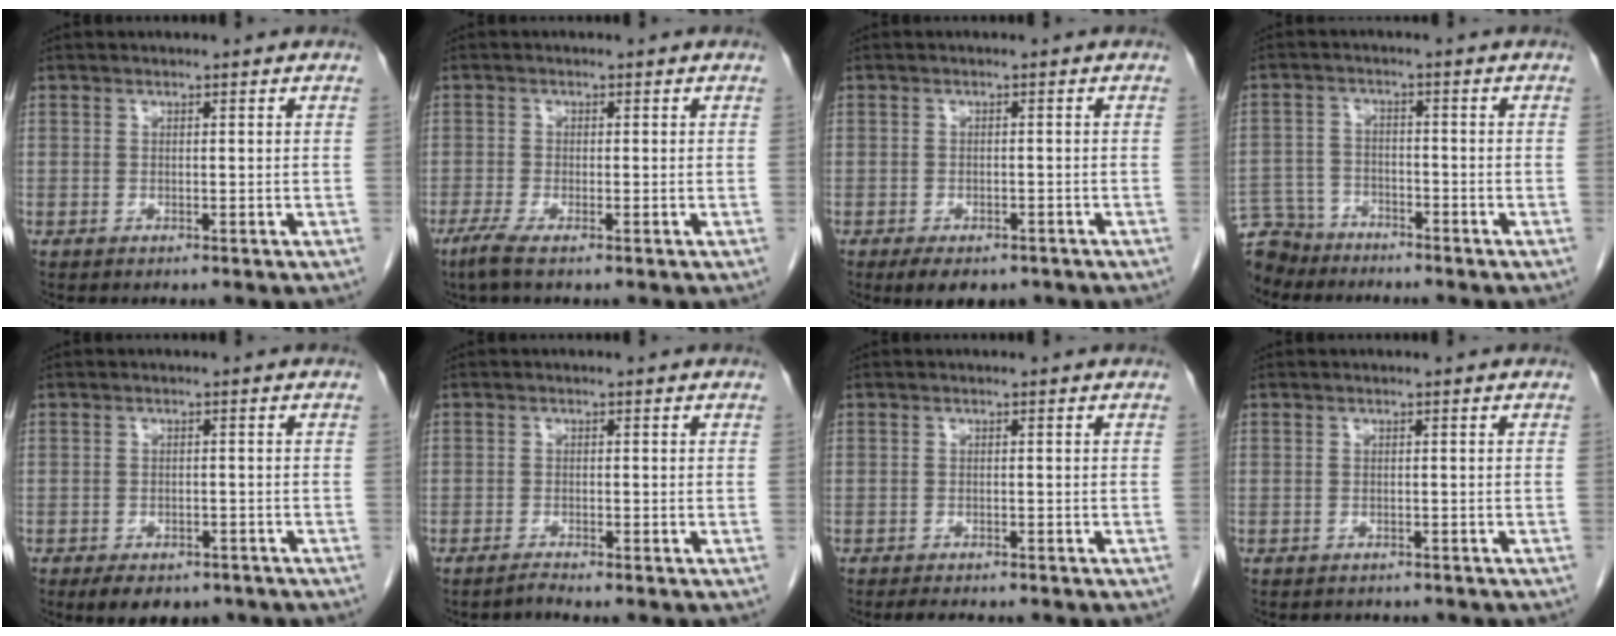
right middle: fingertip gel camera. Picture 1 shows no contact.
{"total": 2.7, "force": [-1.6, 0.2, 2.1], "torque": [-0.051, -0.009, -0.036]}
{"total": 6.2, "force": [-4.5, 3.0, 3.0], "torque": [-0.037, -0.003, -0.062]}
{"total": 8.7, "force": [-7.8, 3.8, 0.6], "torque": [-0.022, 0.000, -0.139]}
{"total": 7.5, "force": [-5.7, 3.7, 3.3], "torque": [-0.037, 0.002, -0.076]}
{"total": 1.0, "force": [-0.9, -0.3, 0.2], "torque": [-0.003, -0.003, -0.015]}
{"total": 3.3, "force": [-2.8, 0.7, 1.5], "torque": [-0.024, -0.006, -0.035]}
{"total": 2.7, "force": [-2.4, 1.1, 0.6], "torque": [-0.011, -0.001, -0.028]}